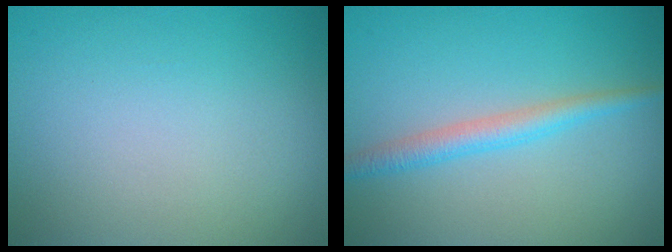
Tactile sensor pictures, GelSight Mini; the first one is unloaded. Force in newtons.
{"total": 2.4, "press": 2.4, "slide": 0.0}